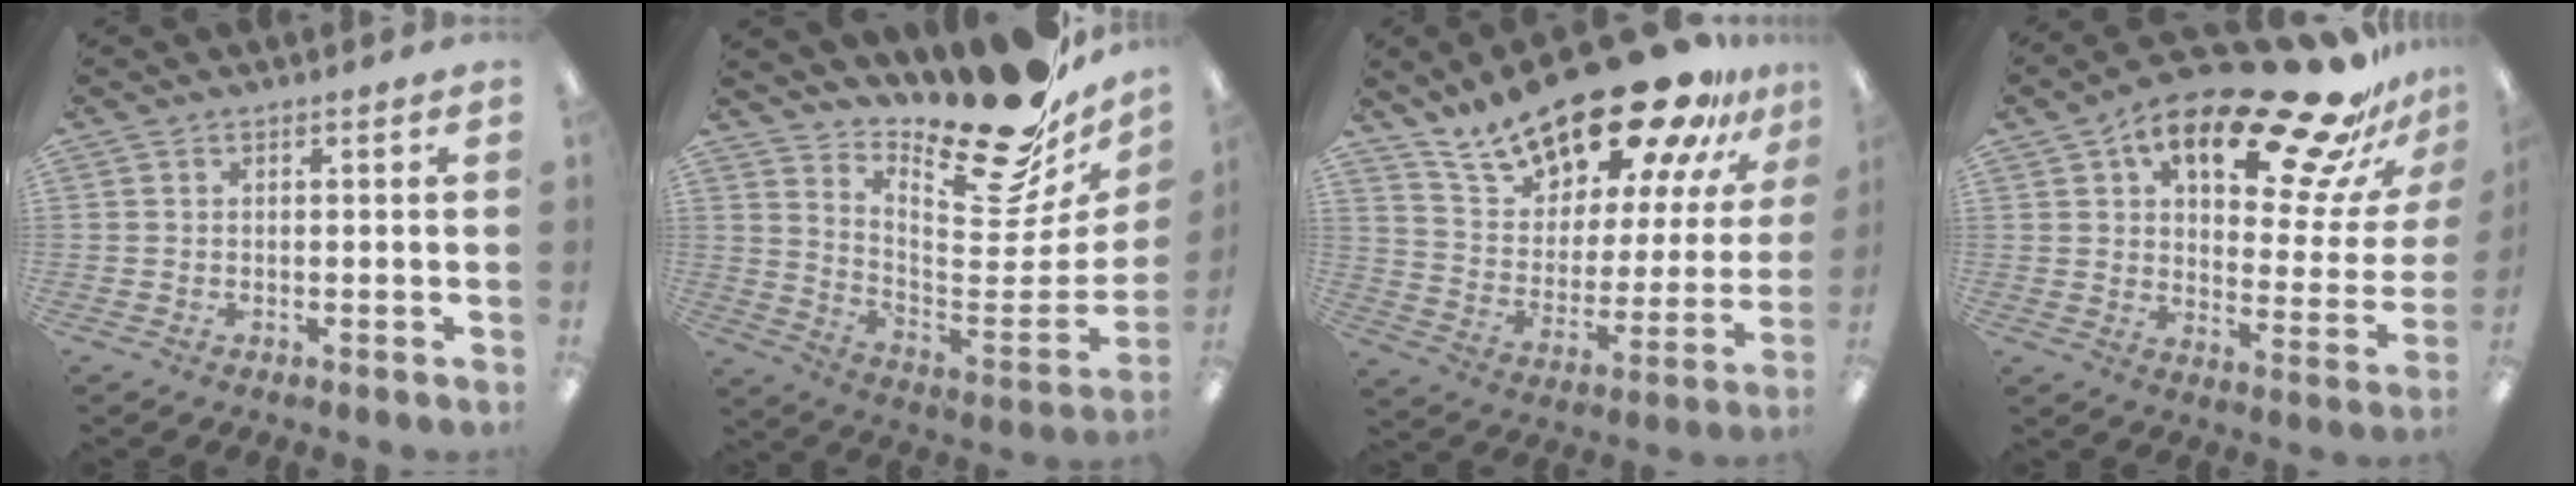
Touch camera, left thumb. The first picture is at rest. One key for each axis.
{"total": 23.5, "fx": 20.0, "fy": 4.8, "fz": 11.3, "tx": -0.126, "ty": -0.176, "tz": 0.320}
{"total": 24.0, "fx": 19.3, "fy": 8.4, "fz": 11.6, "tx": -0.192, "ty": -0.133, "tz": 0.330}
{"total": 24.9, "fx": 16.8, "fy": 8.7, "fz": 16.1, "tx": -0.218, "ty": -0.117, "tz": 0.265}